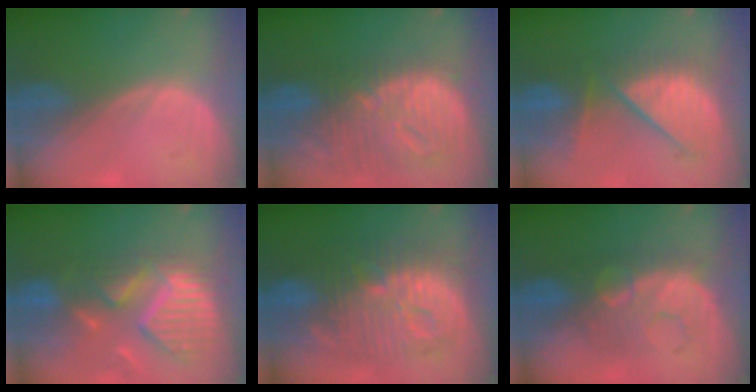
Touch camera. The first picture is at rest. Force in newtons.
{"total": 13.2, "press": 11.5, "slide": 6.6}
{"total": 10.1, "press": 9.5, "slide": 3.5}
{"total": 12.9, "press": 10.9, "slide": 7.0}
{"total": 13.5, "press": 13.5, "slide": 1.3}
{"total": 8.2, "press": 8.2, "slide": 0.0}